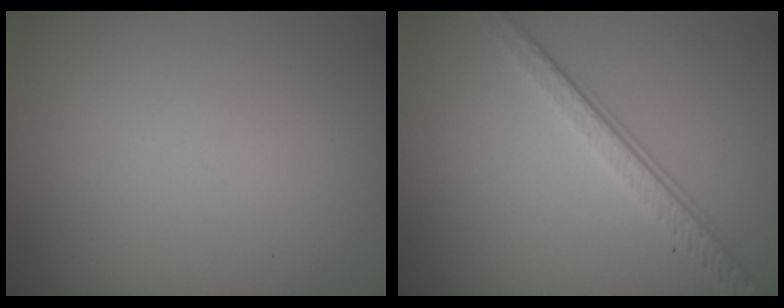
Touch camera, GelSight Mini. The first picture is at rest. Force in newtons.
{"total": 4.1, "press": 2.8, "slide": 2.9}